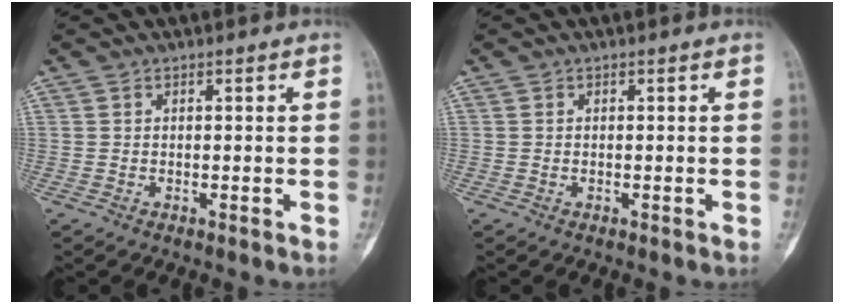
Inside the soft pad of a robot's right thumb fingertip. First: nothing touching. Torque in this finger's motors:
{"motor_torque": [-0.48, -0.40, -0.28, 0.00, 0.00]}